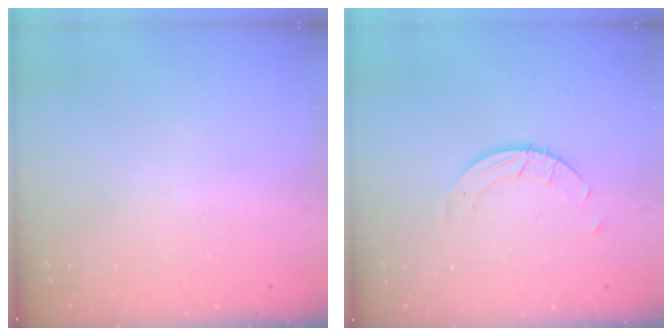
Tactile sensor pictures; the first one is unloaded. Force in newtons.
{"total": 2.5, "press": 2.5, "slide": 0.2}